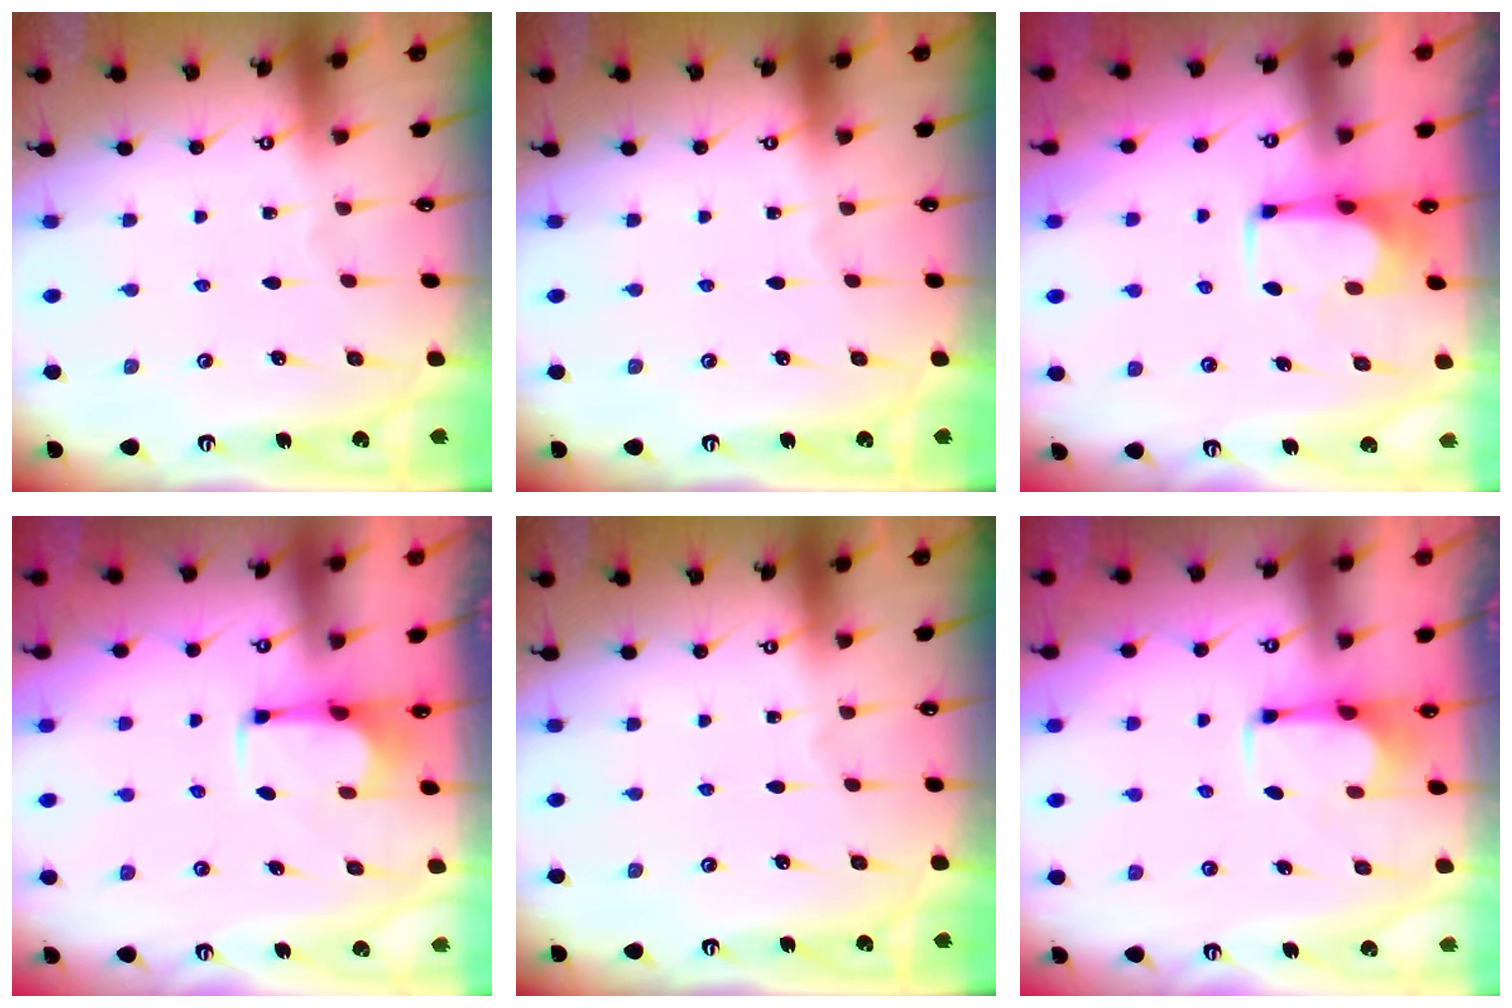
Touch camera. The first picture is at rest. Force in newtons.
{"total": 0.0}
{"total": 0.0}
{"total": 2.5, "press": 2.3, "slide": 0.9}
{"total": 0.0}
{"total": 2.8, "press": 2.7, "slide": 0.7}